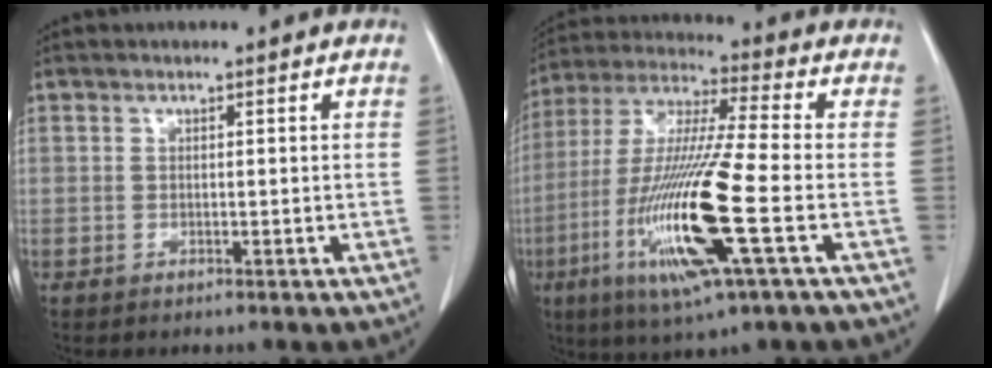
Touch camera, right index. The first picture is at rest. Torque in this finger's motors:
{"motor_torque": [2.14, 0.00, 0.84, 0.18]}